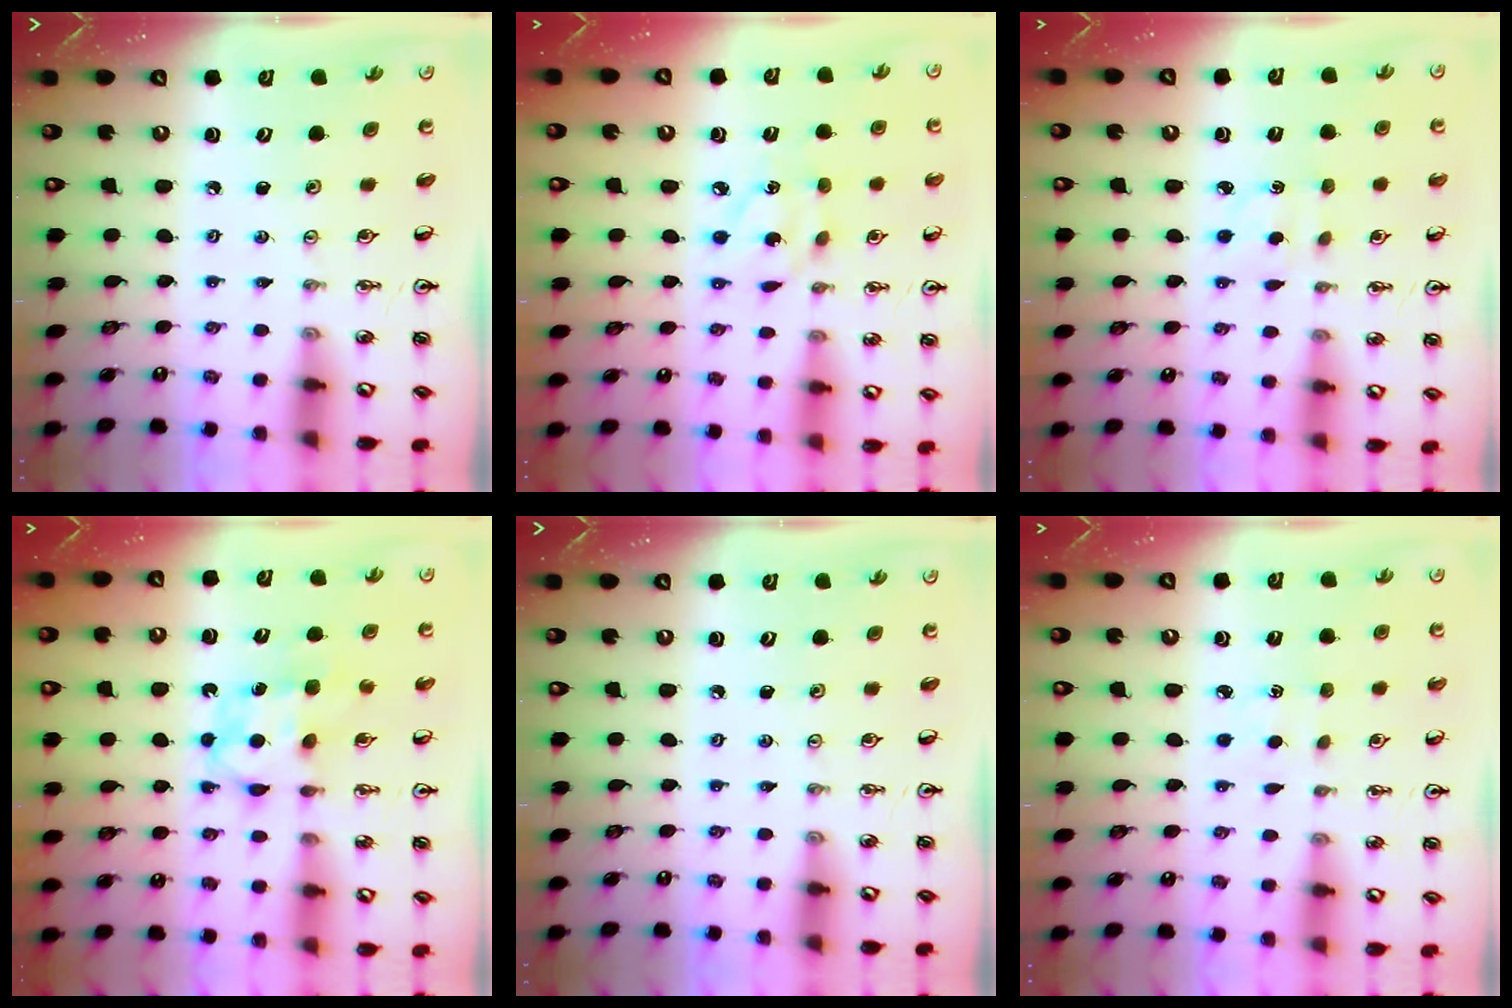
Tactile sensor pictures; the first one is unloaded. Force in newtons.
{"total": 5.9, "press": 5.9, "slide": 0.3}
{"total": 2.0, "press": 1.9, "slide": 0.7}
{"total": 7.2, "press": 7.2, "slide": 0.4}
{"total": 0.0}
{"total": 1.5, "press": 1.5, "slide": 0.2}